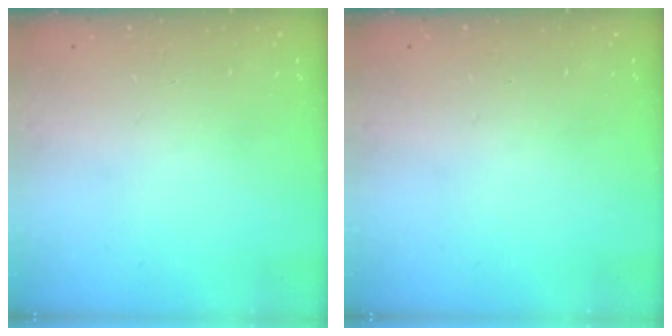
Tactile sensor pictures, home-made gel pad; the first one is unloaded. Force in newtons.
{"total": 0.0}